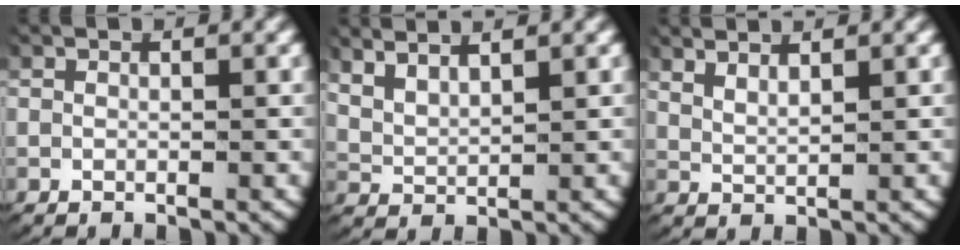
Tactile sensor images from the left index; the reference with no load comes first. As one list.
[{"total": 3.7, "force": [2.2, 2.5, 1.7], "torque": [-0.058, -0.007, 0.042]}, {"total": 2.4, "force": [2.0, 0.7, 1.0], "torque": [-0.031, -0.005, 0.042]}]